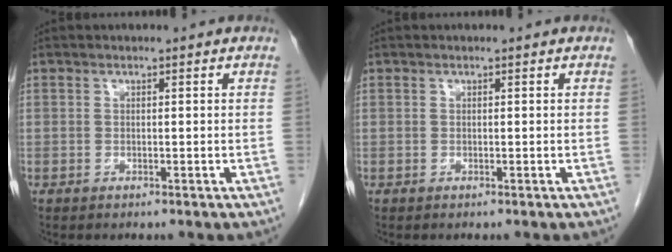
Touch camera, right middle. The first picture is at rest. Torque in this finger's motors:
{"motor_torque": [-0.01, 0.00, 0.00, 0.00]}